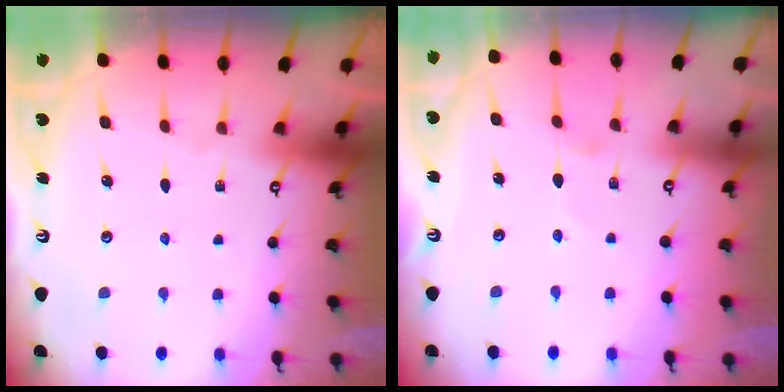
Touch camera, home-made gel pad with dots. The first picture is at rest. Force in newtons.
{"total": 0.0}